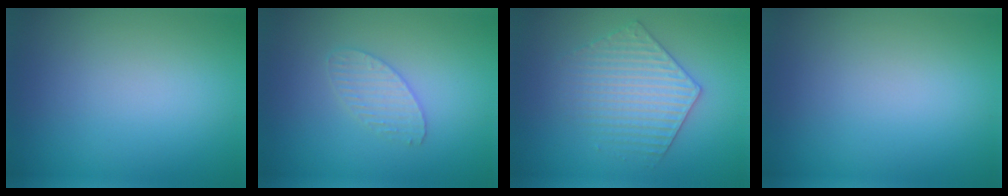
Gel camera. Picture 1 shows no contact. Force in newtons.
{"total": 2.0, "press": 2.0, "slide": 0.1}
{"total": 3.6, "press": 3.5, "slide": 0.5}
{"total": 0.0}